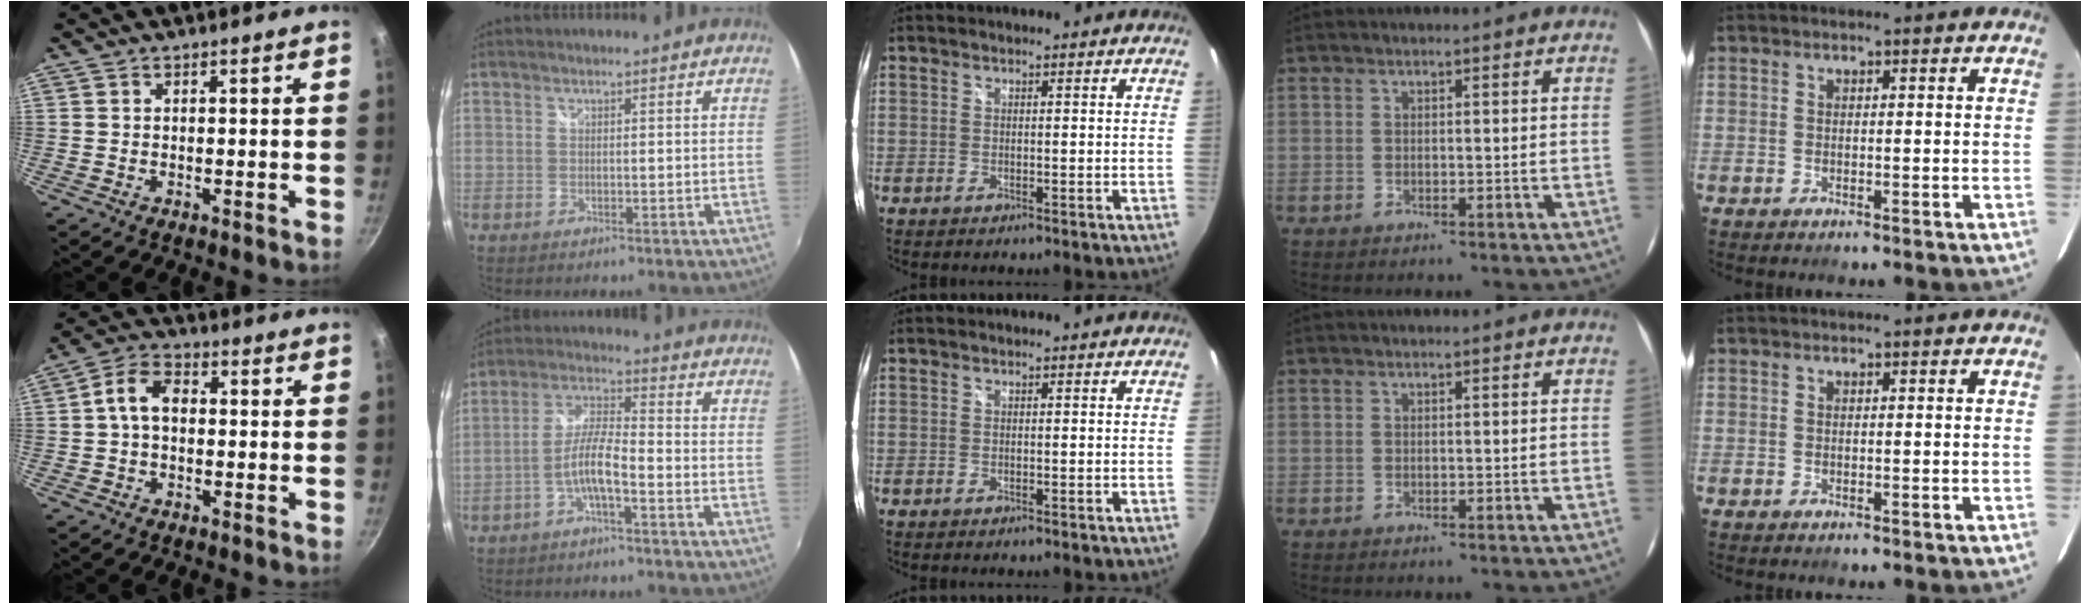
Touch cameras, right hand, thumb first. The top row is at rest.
{"thumb": {"total": 6.9, "force": [0.3, 4.8, 5.0], "torque": [-0.081, 0.023, -0.007]}, "index": {"total": 6.1, "force": [-3.0, 1.0, 5.2], "torque": [-0.115, 0.012, -0.056]}}